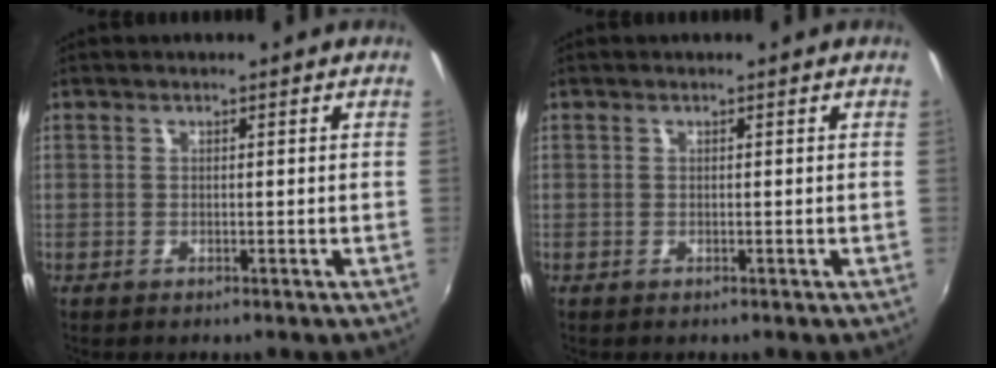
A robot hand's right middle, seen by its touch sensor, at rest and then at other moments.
{"total": 0.0}